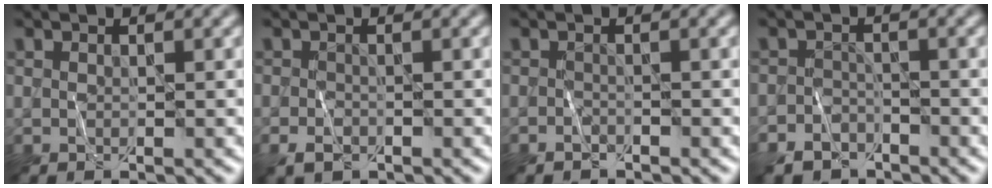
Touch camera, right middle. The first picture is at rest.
{"total": 1.6, "force": [-0.8, 1.1, 0.9], "torque": [-0.018, -0.004, -0.016]}
{"total": 0.7, "force": [-0.7, 0.3, 0.0], "torque": [0.001, 0.001, -0.012]}
{"total": 3.3, "force": [-2.7, 1.9, 0.4], "torque": [0.002, 0.001, -0.049]}